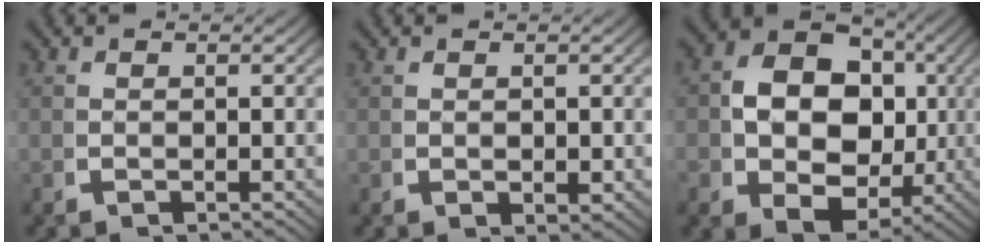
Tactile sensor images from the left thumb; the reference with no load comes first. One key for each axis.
{"total": 1.2, "fx": 0.3, "fy": 0.7, "fz": 0.9, "tx": -0.018, "ty": -0.009, "tz": 0.012}
{"total": 12.0, "fx": 0.9, "fy": 8.8, "fz": 8.1, "tx": -0.161, "ty": -0.036, "tz": 0.024}